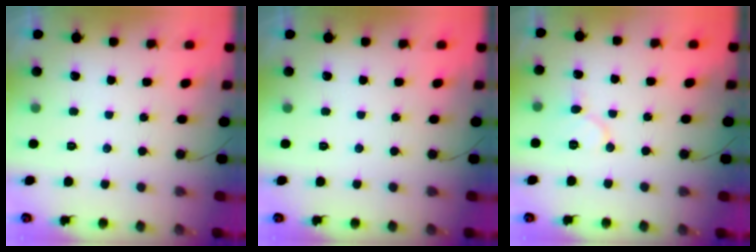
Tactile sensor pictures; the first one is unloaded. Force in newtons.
{"total": 0.0}
{"total": 7.0, "press": 7.0, "slide": 0.8}